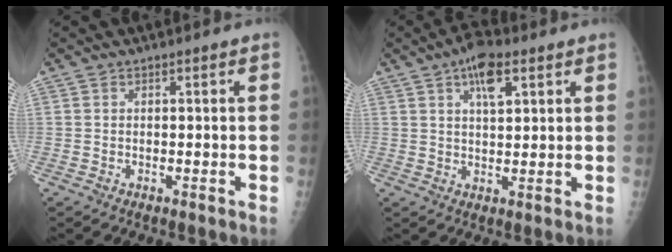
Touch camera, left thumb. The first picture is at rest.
{"total": 7.4, "force": [3.6, 3.4, 5.6], "torque": [-0.075, -0.007, 0.053]}